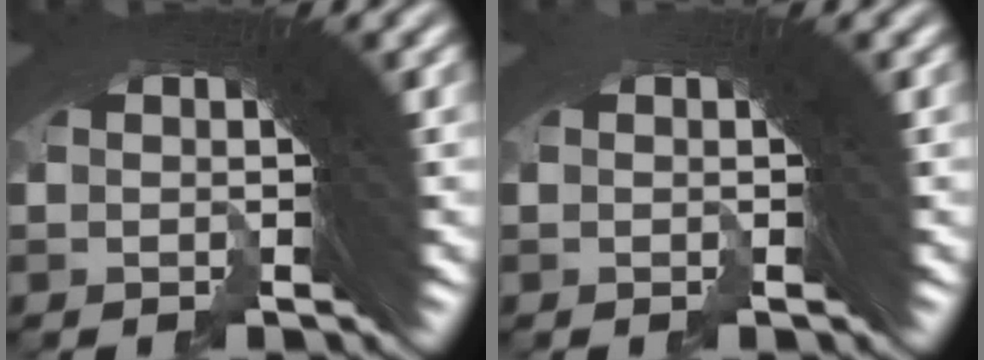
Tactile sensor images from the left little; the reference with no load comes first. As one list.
[{"total": 1.4, "force": [-0.3, -0.9, -1.0], "torque": [0.016, -0.004, -0.002]}]